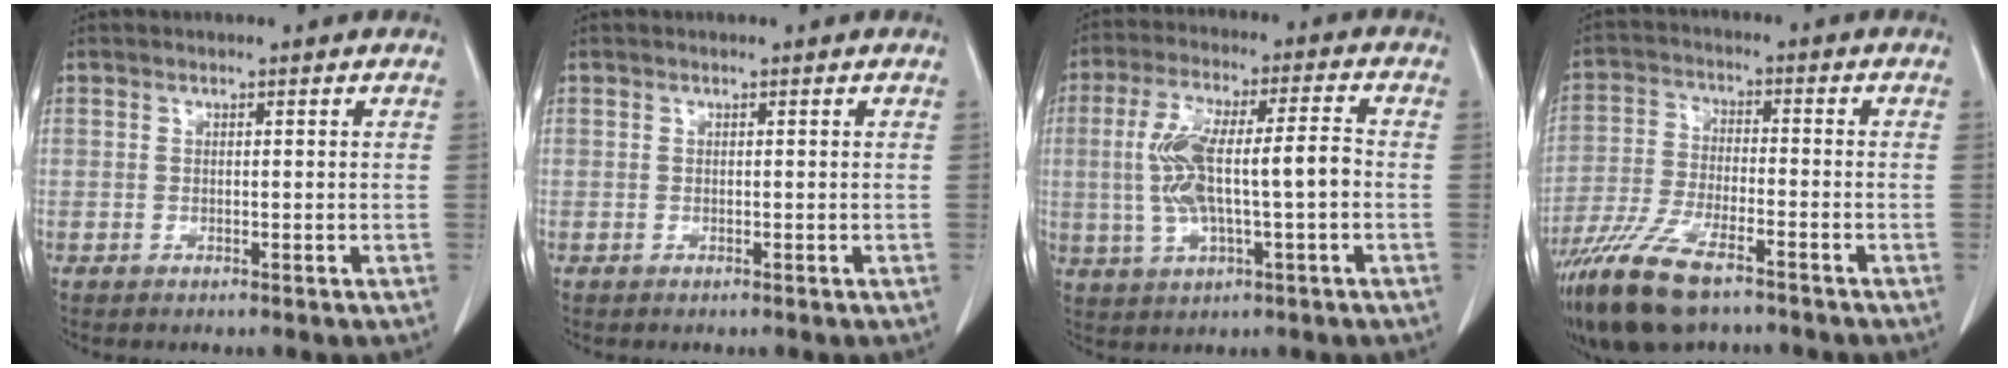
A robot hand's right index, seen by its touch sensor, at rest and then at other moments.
{"total": 0.0}
{"total": 12.0, "force": [-0.6, 2.9, 11.6], "torque": [-0.232, 0.023, -0.003]}
{"total": 12.7, "force": [-8.9, 3.6, 8.4], "torque": [-0.170, -0.023, -0.164]}